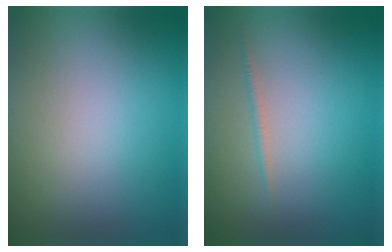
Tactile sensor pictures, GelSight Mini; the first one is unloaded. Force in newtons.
{"total": 0.6, "press": 0.6, "slide": 0.0}